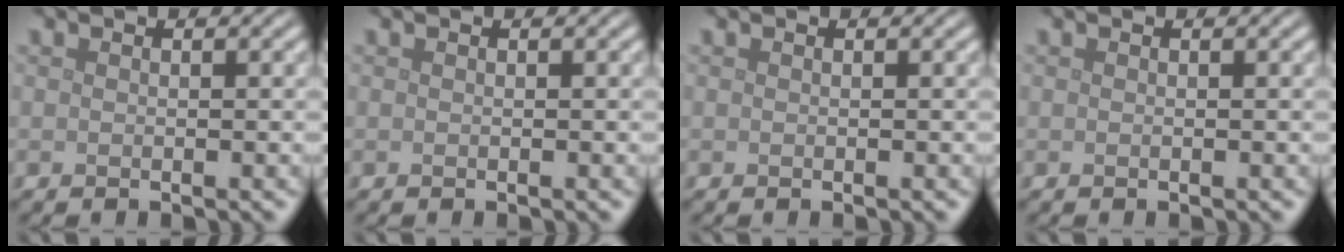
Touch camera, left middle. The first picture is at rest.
{"total": 0.0}
{"total": 0.0}
{"total": 0.0}